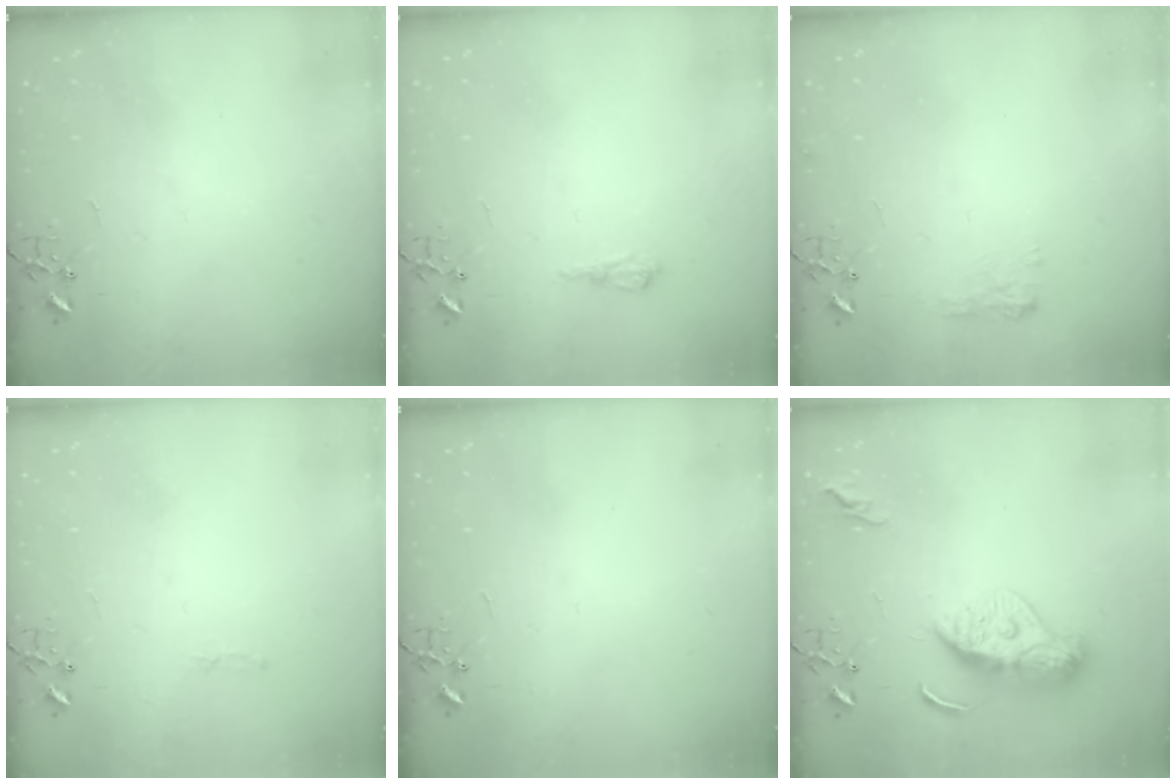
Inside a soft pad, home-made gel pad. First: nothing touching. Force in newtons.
{"total": 7.1, "press": 7.1, "slide": 0.9}
{"total": 7.4, "press": 7.4, "slide": 0.5}
{"total": 2.8, "press": 2.8, "slide": 0.4}
{"total": 0.0}
{"total": 11.6, "press": 11.6, "slide": 0.9}